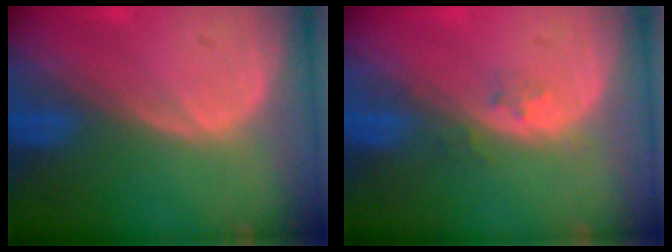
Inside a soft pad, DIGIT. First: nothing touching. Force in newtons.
{"total": 1.9, "press": 1.4, "slide": 1.2}